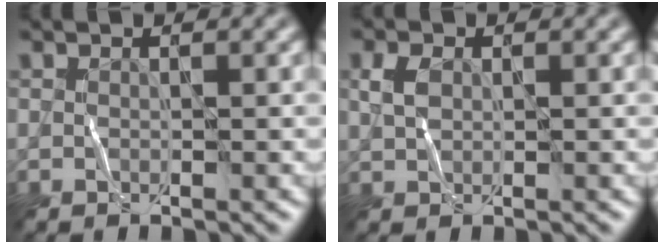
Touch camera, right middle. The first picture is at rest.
{"total": 1.7, "force": [0.3, 1.3, 1.2], "torque": [-0.027, 0.004, 0.007]}